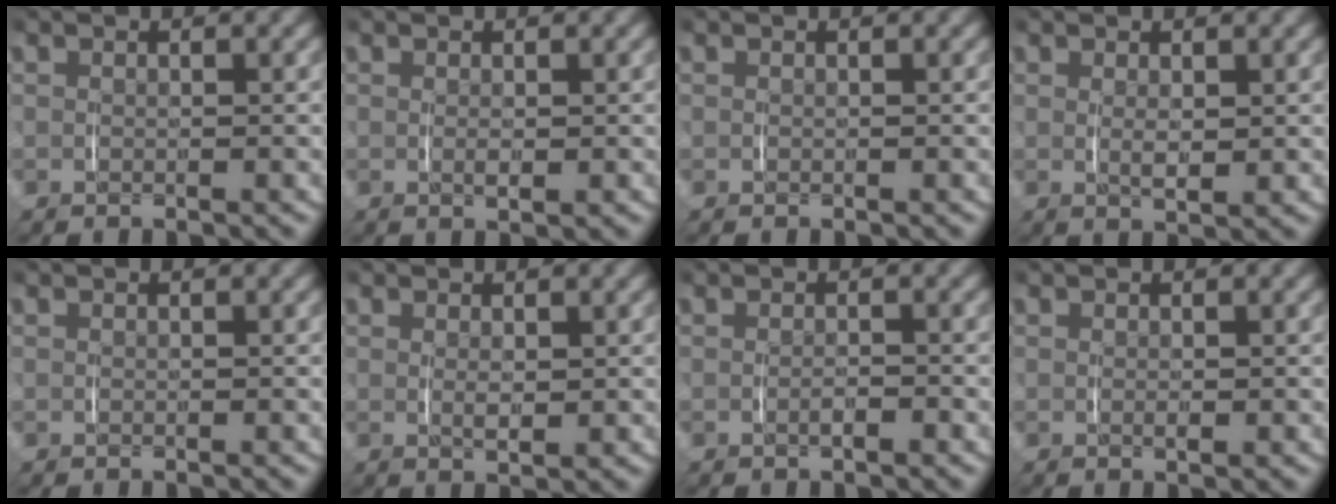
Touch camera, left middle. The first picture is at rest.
{"total": 0.8, "force": [0.0, 0.1, 0.8], "torque": [-0.010, -0.003, 0.002]}
{"total": 0.0}
{"total": 1.5, "force": [0.3, 0.4, 1.4], "torque": [-0.024, -0.009, 0.010]}
{"total": 0.0}
{"total": 1.2, "force": [0.3, 0.3, 1.1], "torque": [-0.017, -0.008, 0.009]}
{"total": 0.9, "force": [-0.6, 0.3, 0.6], "torque": [-0.010, 0.000, -0.012]}
{"total": 0.5, "force": [0.0, 0.0, 0.5], "torque": [-0.006, -0.003, 0.001]}